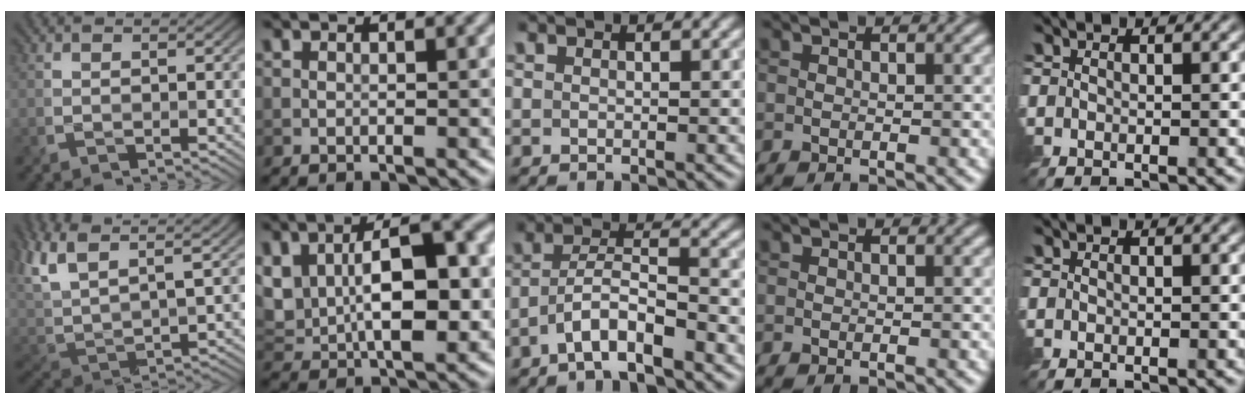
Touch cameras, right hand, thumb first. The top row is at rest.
{"thumb": {"total": 13.3, "force": [9.1, 4.9, 8.4], "torque": [-0.221, 0.032, 0.161]}, "index": {"total": 10.4, "force": [0.9, 5.9, 8.5], "torque": [-0.153, 0.003, 0.016]}, "middle": {"total": 4.6, "force": [-2.9, 1.0, 3.4], "torque": [-0.061, 0.011, -0.059]}}